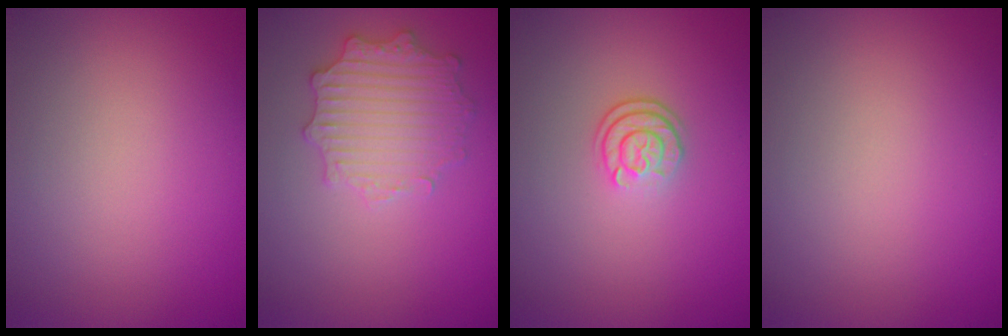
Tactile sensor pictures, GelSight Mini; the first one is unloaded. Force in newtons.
{"total": 3.5, "press": 3.4, "slide": 0.9}
{"total": 2.1, "press": 1.8, "slide": 1.2}
{"total": 0.0}